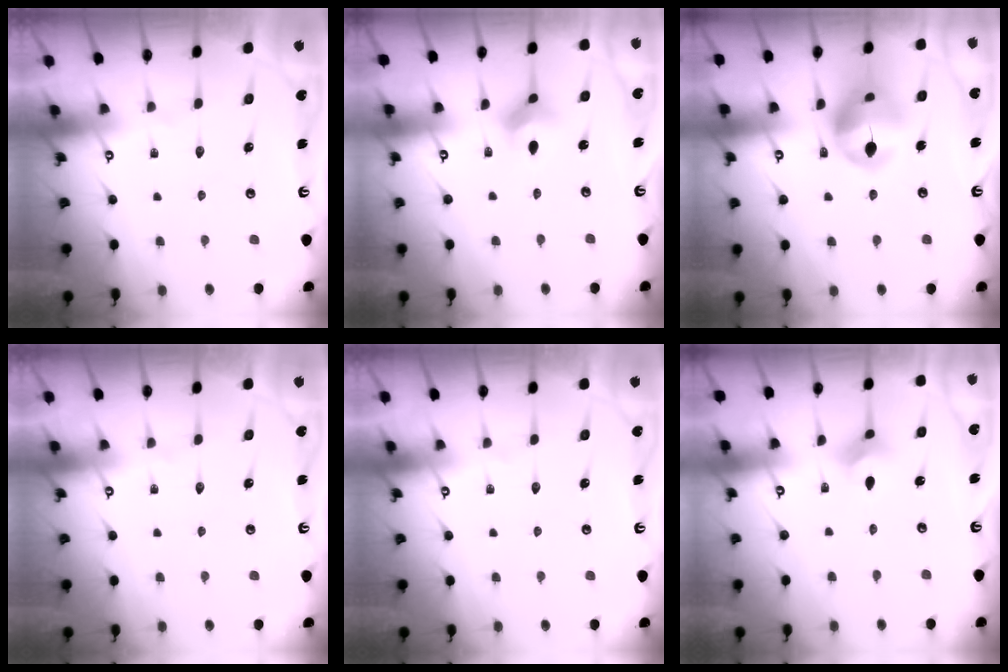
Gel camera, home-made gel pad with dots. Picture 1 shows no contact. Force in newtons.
{"total": 4.0, "press": 3.9, "slide": 0.7}
{"total": 14.8, "press": 14.7, "slide": 1.7}
{"total": 0.0}
{"total": 0.0}
{"total": 3.6, "press": 3.6, "slide": 0.4}